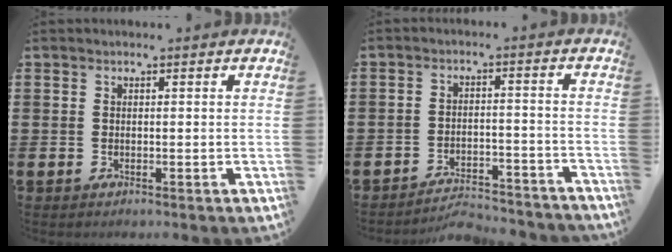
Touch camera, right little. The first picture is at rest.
{"total": 4.1, "force": [-4.1, 0.3, 0.4], "torque": [-0.009, 0.004, -0.086]}